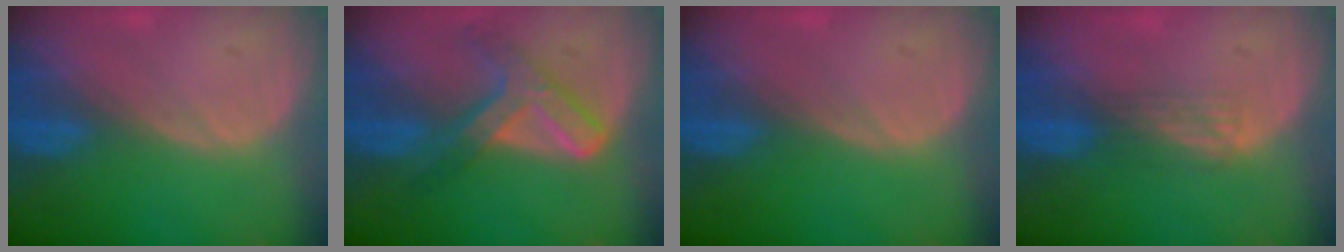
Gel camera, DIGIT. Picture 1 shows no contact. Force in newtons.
{"total": 7.2, "press": 6.2, "slide": 3.7}
{"total": 0.0}
{"total": 2.2, "press": 1.8, "slide": 1.2}